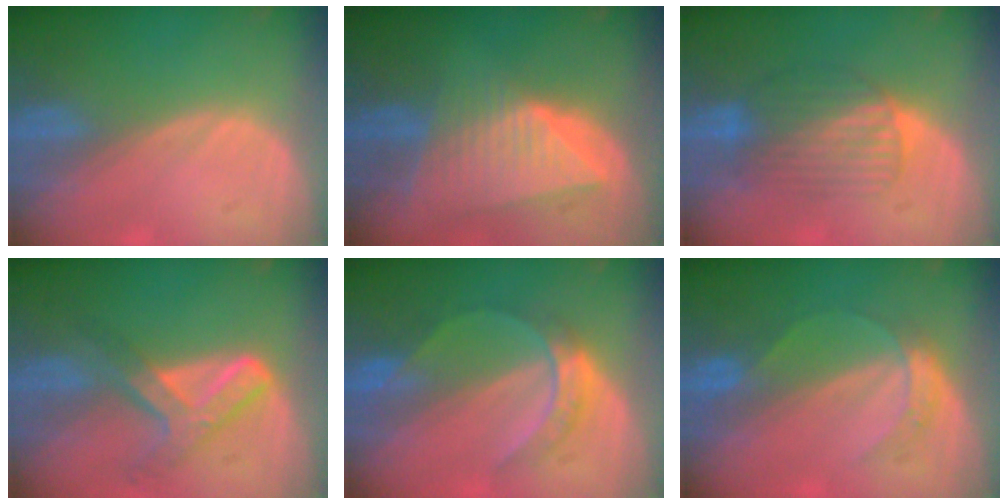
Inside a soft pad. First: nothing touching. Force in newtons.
{"total": 9.2, "press": 8.2, "slide": 4.2}
{"total": 6.6, "press": 6.5, "slide": 1.1}
{"total": 7.2, "press": 6.2, "slide": 3.7}
{"total": 5.2, "press": 5.2, "slide": 0.5}
{"total": 3.8, "press": 3.8, "slide": 0.4}